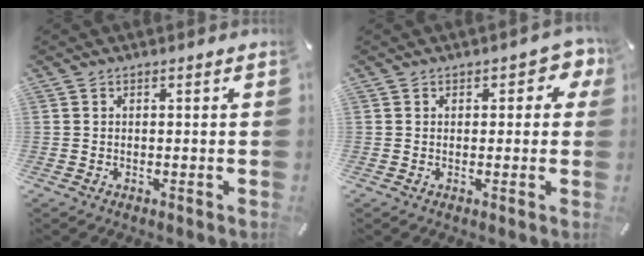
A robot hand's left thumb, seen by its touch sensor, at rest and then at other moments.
{"total": 3.3, "force": [1.0, 2.2, 2.2], "torque": [-0.014, -0.001, 0.010]}